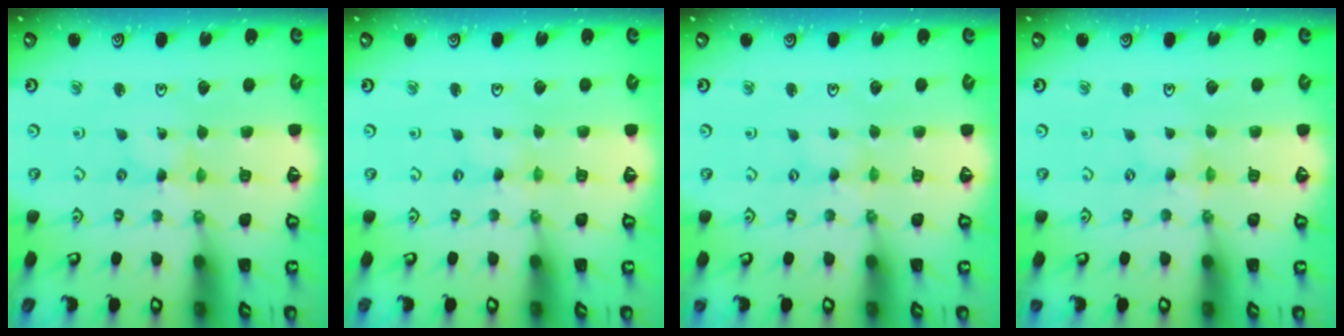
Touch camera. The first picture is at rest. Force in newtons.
{"total": 0.0}
{"total": 1.1, "press": 1.1, "slide": 0.1}
{"total": 0.0}